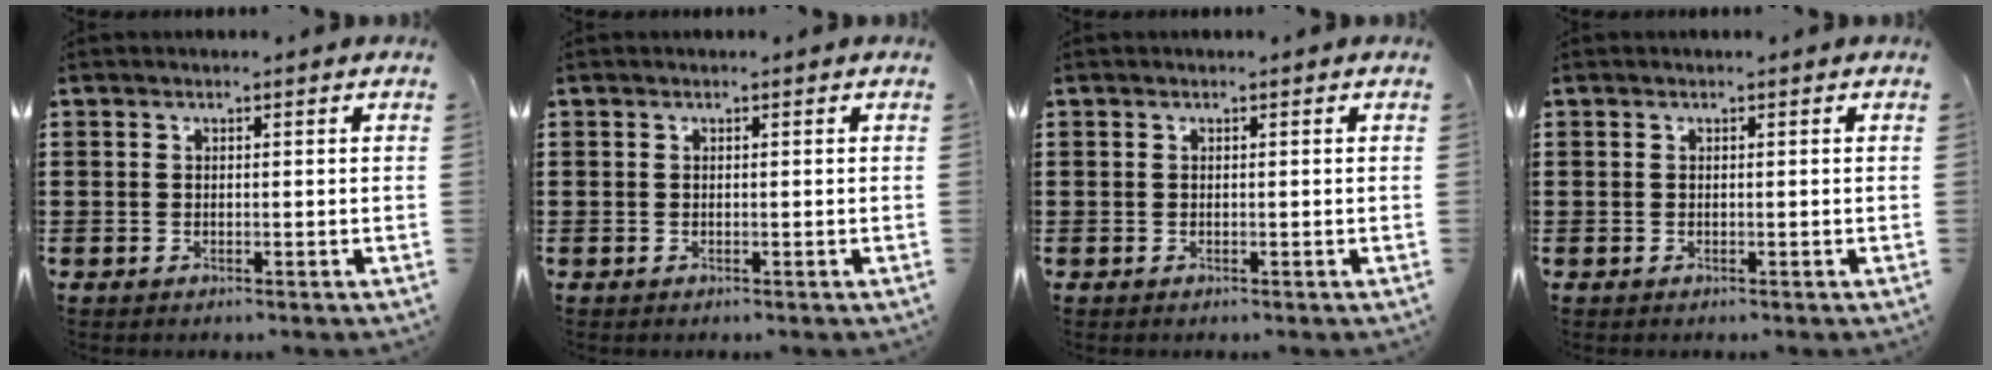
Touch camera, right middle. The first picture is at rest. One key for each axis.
{"total": 0.0}
{"total": 0.0}
{"total": 0.0}